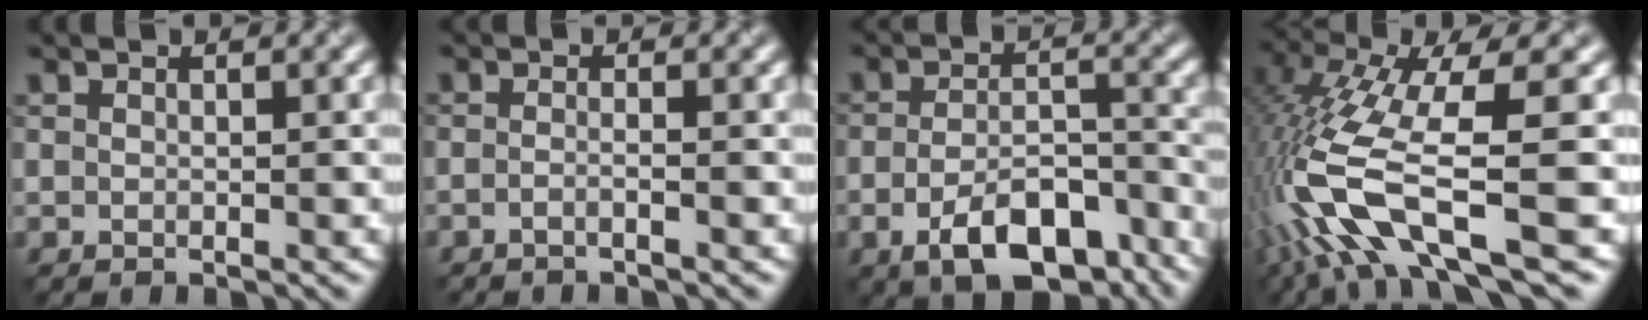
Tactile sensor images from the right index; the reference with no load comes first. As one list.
[{"total": 1.5, "force": [-1.0, 0.5, 1.0], "torque": [-0.002, -0.006, -0.028]}, {"total": 7.5, "force": [-4.8, 2.8, 5.1], "torque": [-0.090, 0.002, -0.066]}, {"total": 11.3, "force": [-4.7, 3.0, 9.9], "torque": [-0.223, 0.007, -0.075]}]